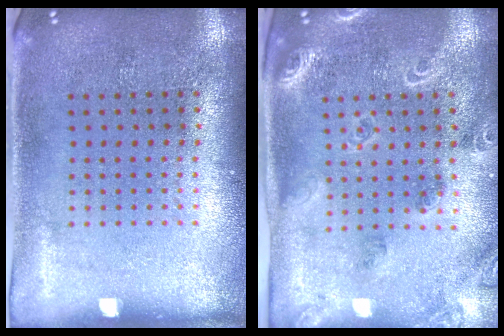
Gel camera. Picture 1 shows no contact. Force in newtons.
{"total": 1.8, "press": 1.8, "slide": 0.4}